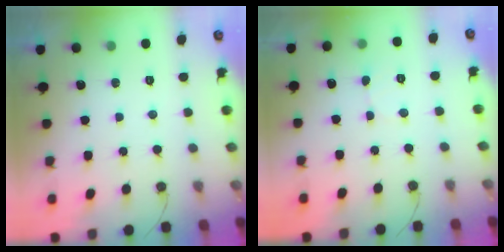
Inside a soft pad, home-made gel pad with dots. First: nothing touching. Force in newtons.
{"total": 2.2, "press": 2.2, "slide": 0.2}